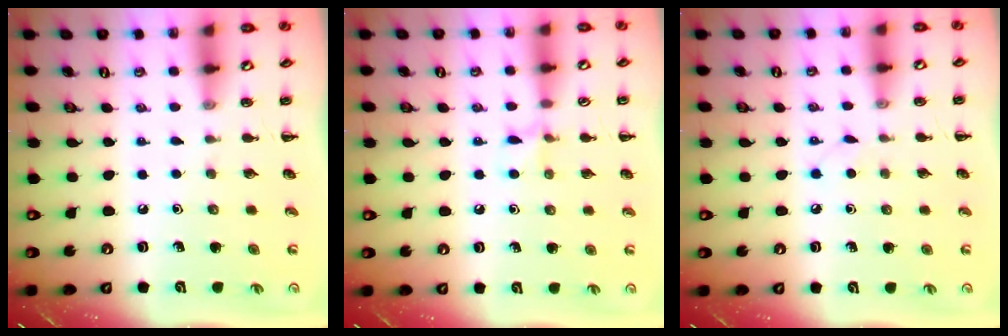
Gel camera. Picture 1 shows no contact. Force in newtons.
{"total": 6.1, "press": 5.8, "slide": 1.9}
{"total": 2.7, "press": 2.6, "slide": 0.9}